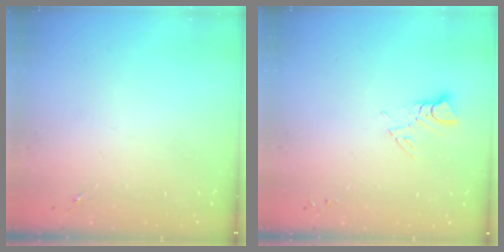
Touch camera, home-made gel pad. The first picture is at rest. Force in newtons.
{"total": 3.8, "press": 3.8, "slide": 0.3}